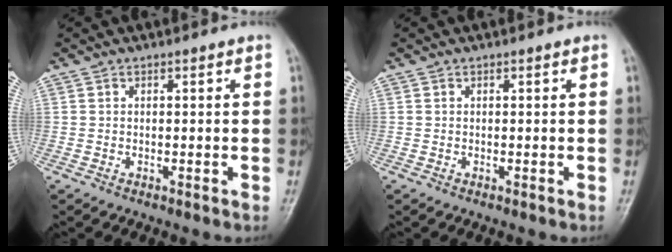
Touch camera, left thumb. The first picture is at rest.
{"total": 0.0}